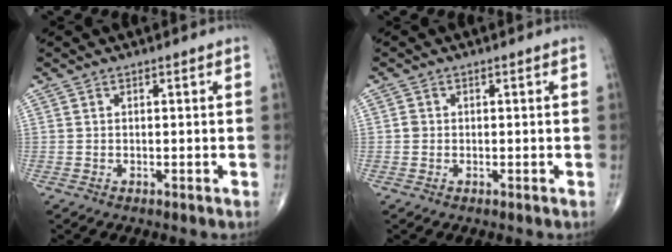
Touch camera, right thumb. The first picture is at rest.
{"total": 1.0, "force": [-0.1, 1.0, 0.3], "torque": [-0.002, 0.002, -0.001]}